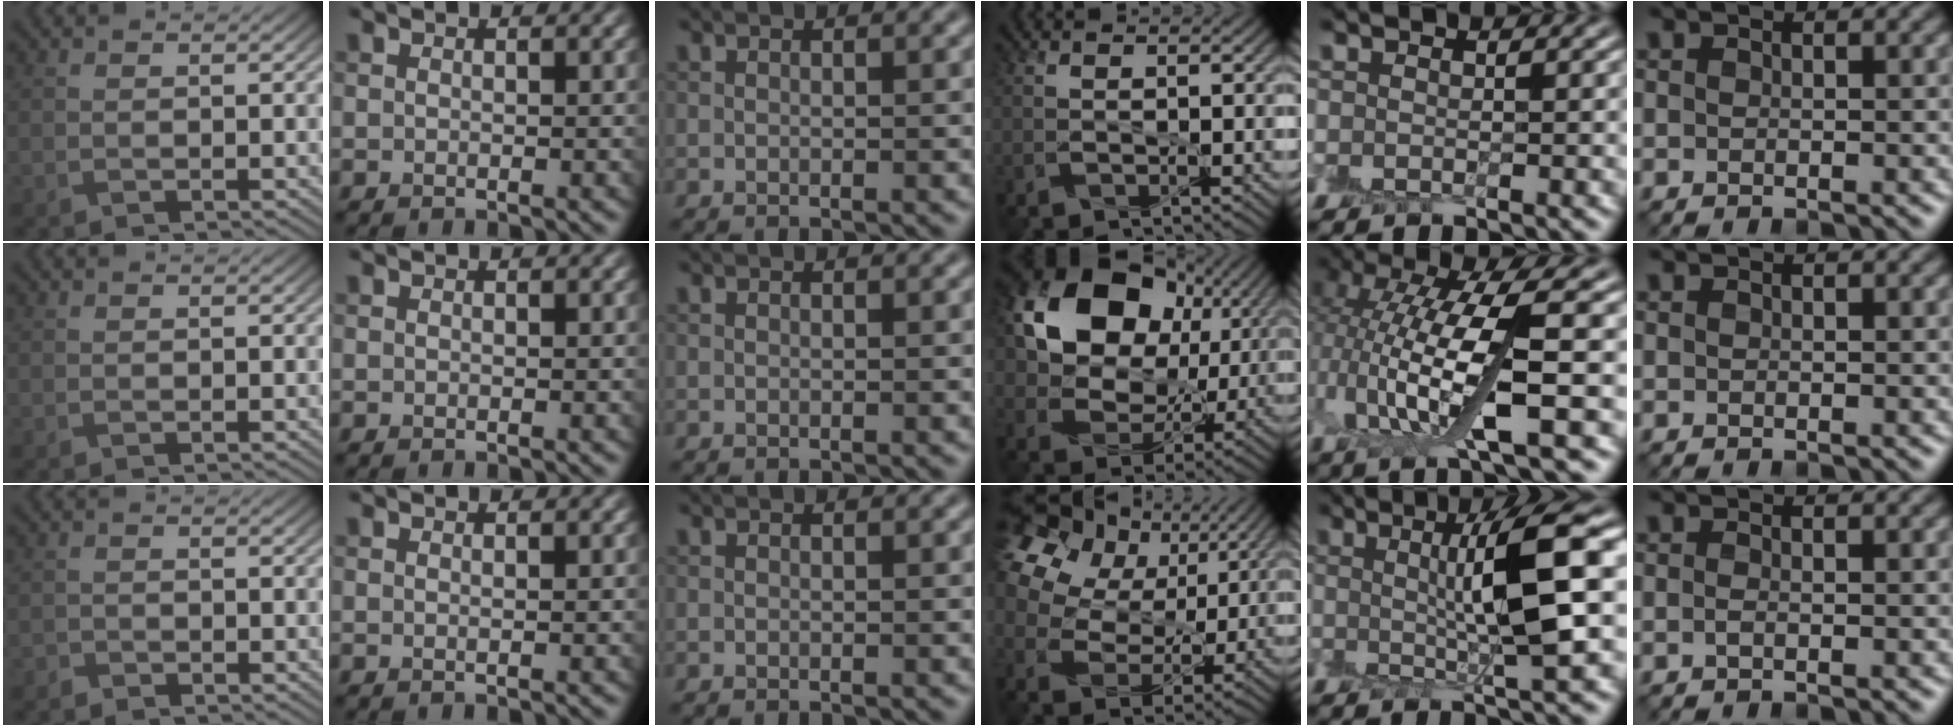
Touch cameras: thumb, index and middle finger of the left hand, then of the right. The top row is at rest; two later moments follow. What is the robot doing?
{"motion": "peel", "object": "envelope seal"}